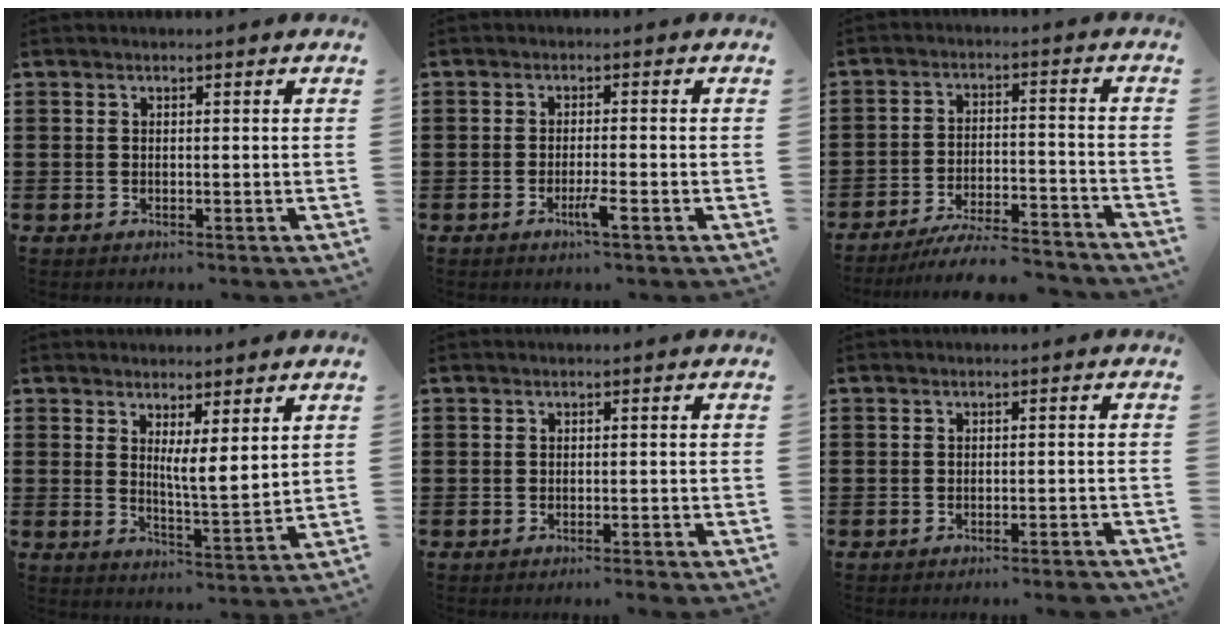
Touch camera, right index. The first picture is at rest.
{"total": 2.8, "force": [-1.5, 0.0, 2.4], "torque": [-0.046, -0.008, -0.029]}
{"total": 7.0, "force": [-6.5, 0.6, 2.4], "torque": [-0.038, 0.007, -0.124]}
{"total": 4.4, "force": [2.6, 0.4, 3.5], "torque": [-0.059, -0.018, 0.041]}
{"total": 0.7, "force": [-0.6, -0.1, 0.4], "torque": [-0.007, -0.002, -0.011]}
{"total": 1.5, "force": [-1.3, -0.3, 0.7], "torque": [-0.013, -0.002, -0.024]}